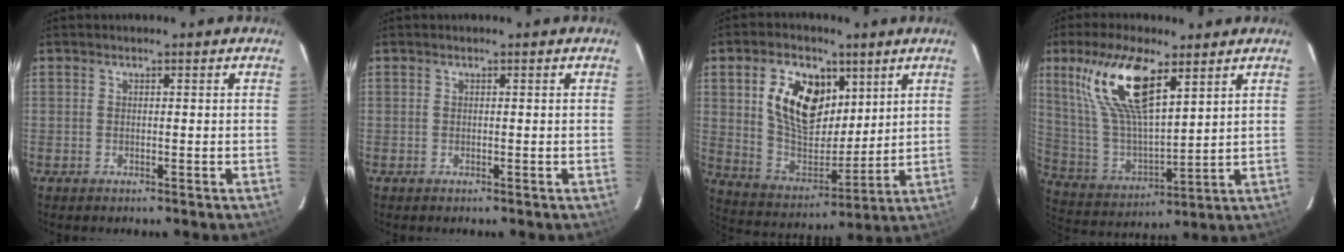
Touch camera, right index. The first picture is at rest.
{"total": 0.0}
{"total": 15.8, "force": [6.1, 9.6, 11.0], "torque": [-0.210, 0.009, 0.123]}
{"total": 17.3, "force": [9.5, 5.8, 13.3], "torque": [-0.265, 0.014, 0.197]}